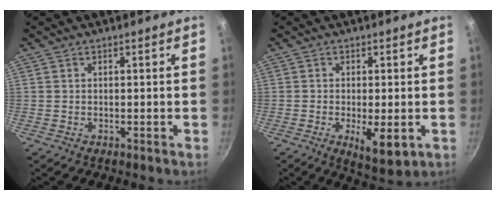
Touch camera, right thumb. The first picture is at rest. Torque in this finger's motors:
{"motor_torque": [0.28, 1.11, -0.06, 0.04, 0.16]}